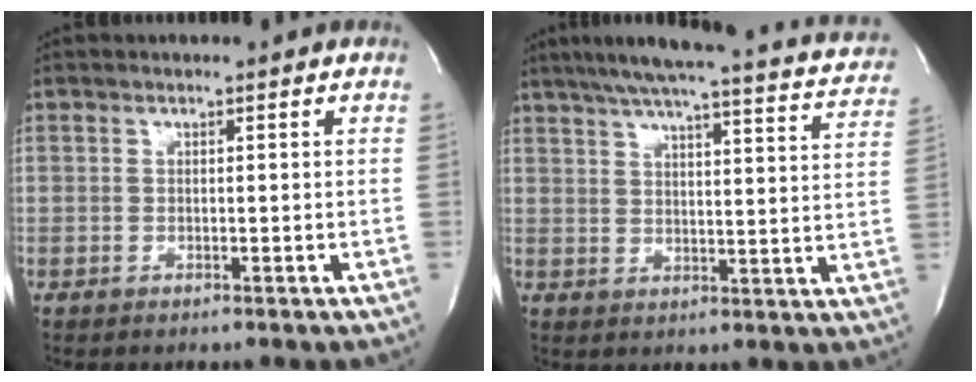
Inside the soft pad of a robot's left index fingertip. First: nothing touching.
{"total": 27.1, "force": [24.5, 2.6, 11.4], "torque": [-0.172, -0.038, 0.291]}